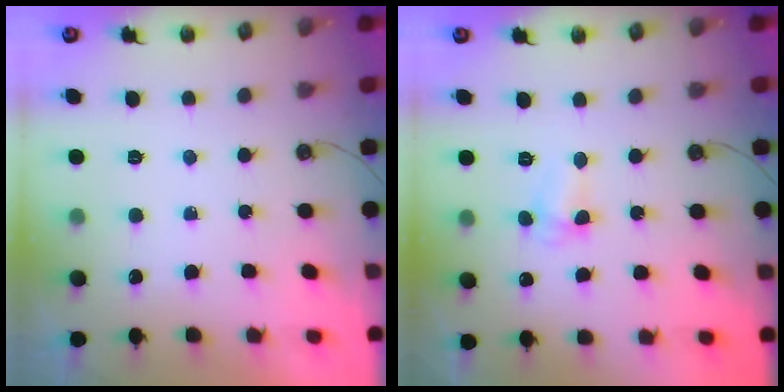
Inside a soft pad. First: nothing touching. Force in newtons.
{"total": 2.2, "press": 2.2, "slide": 0.5}